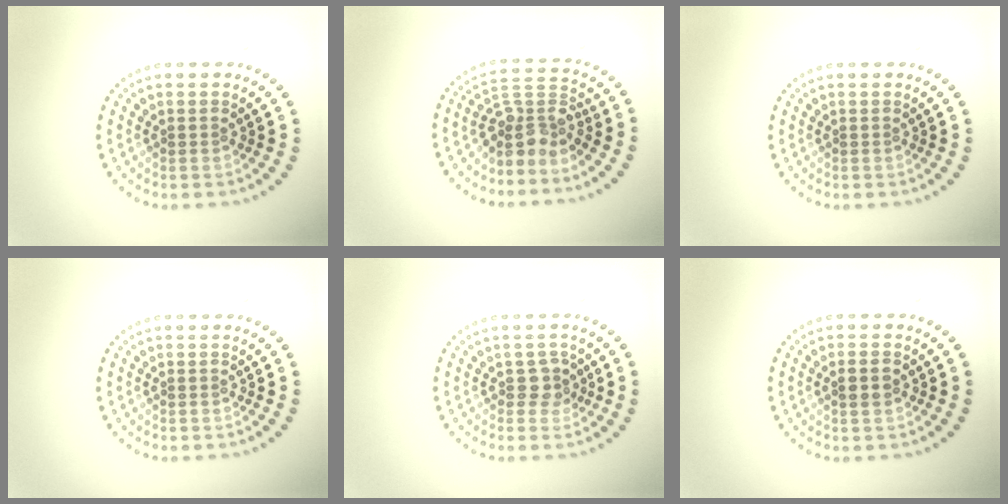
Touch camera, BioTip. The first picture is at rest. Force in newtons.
{"total": 3.8, "press": 2.9, "slide": 2.4}
{"total": 0.0}
{"total": 0.0}
{"total": 1.6, "press": 1.4, "slide": 0.8}
{"total": 1.5, "press": 1.4, "slide": 0.4}